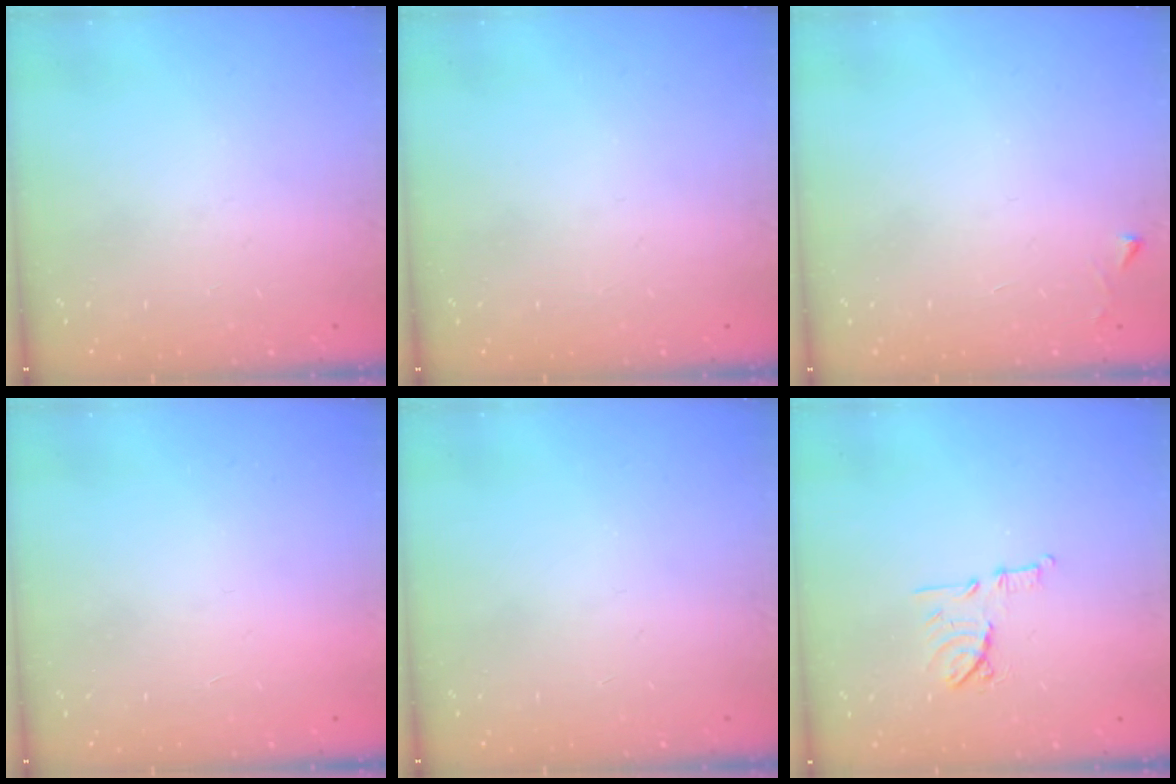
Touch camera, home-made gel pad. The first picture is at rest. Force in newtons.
{"total": 0.0}
{"total": 2.3, "press": 2.3, "slide": 0.4}
{"total": 1.7, "press": 1.6, "slide": 0.1}
{"total": 0.0}
{"total": 9.5, "press": 9.5, "slide": 0.8}